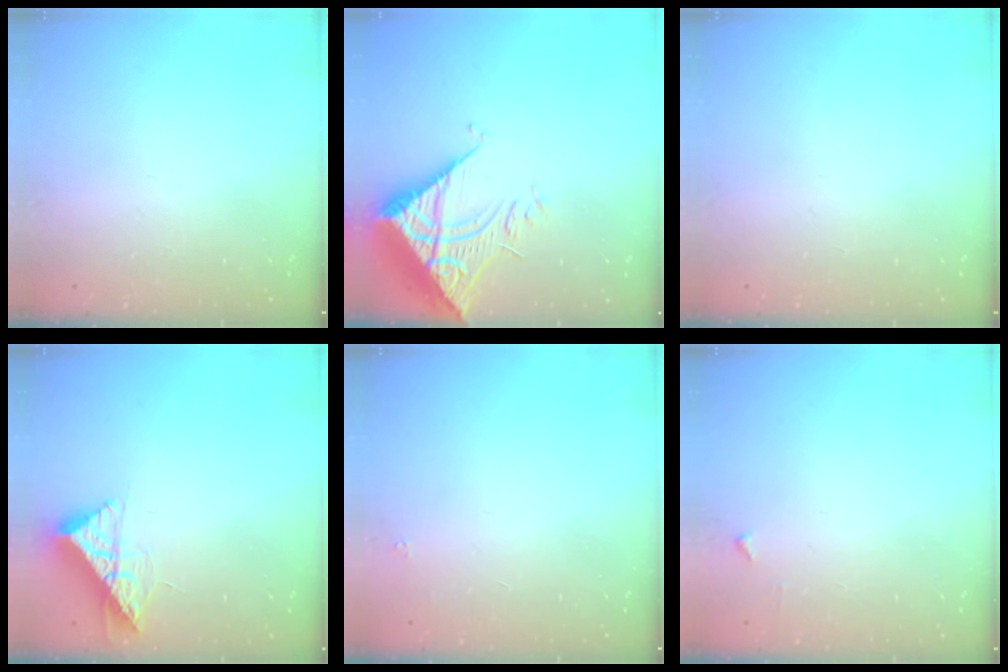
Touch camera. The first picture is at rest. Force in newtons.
{"total": 10.7, "press": 10.6, "slide": 1.0}
{"total": 0.0}
{"total": 10.4, "press": 10.4, "slide": 0.7}
{"total": 1.6, "press": 1.5, "slide": 0.2}
{"total": 3.2, "press": 3.2, "slide": 0.4}